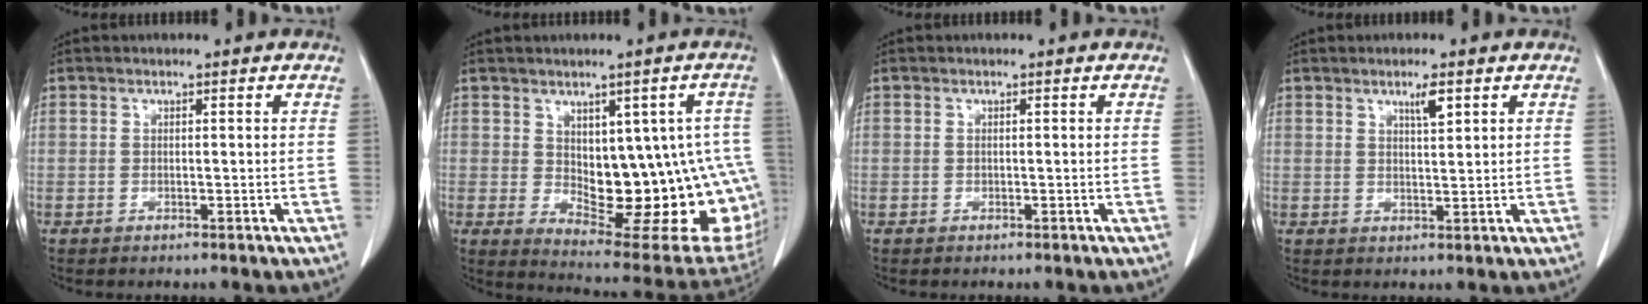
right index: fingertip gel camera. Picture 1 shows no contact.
{"total": 18.8, "force": [-1.0, 8.0, 17.0], "torque": [-0.151, 0.014, 0.019]}
{"total": 0.0}
{"total": 2.8, "force": [1.6, 0.3, 2.2], "torque": [-0.042, -0.004, 0.027]}